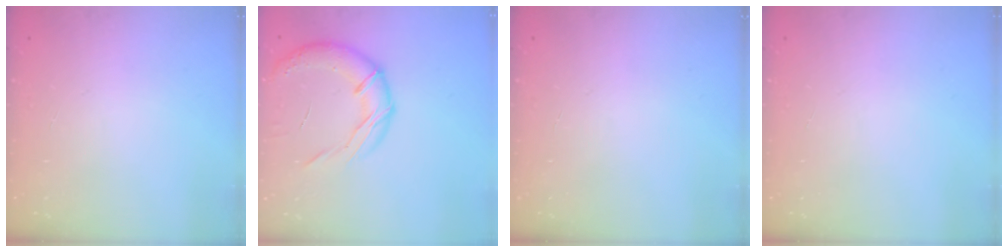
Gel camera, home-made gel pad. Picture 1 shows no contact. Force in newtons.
{"total": 16.7, "press": 16.5, "slide": 2.7}
{"total": 0.0}
{"total": 0.0}